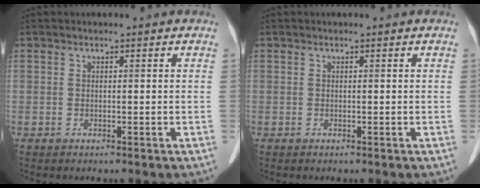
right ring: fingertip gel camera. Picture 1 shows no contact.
{"total": 0.0}